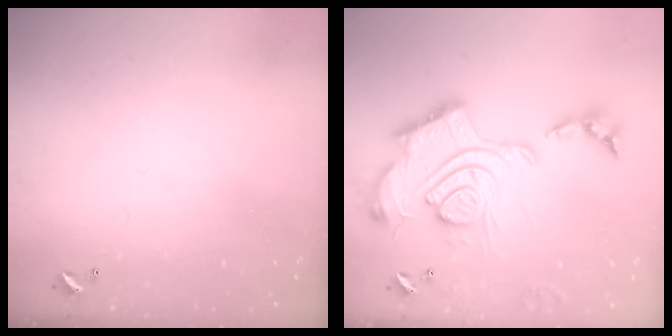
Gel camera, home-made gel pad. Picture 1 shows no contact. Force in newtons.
{"total": 2.5, "press": 1.9, "slide": 1.7}